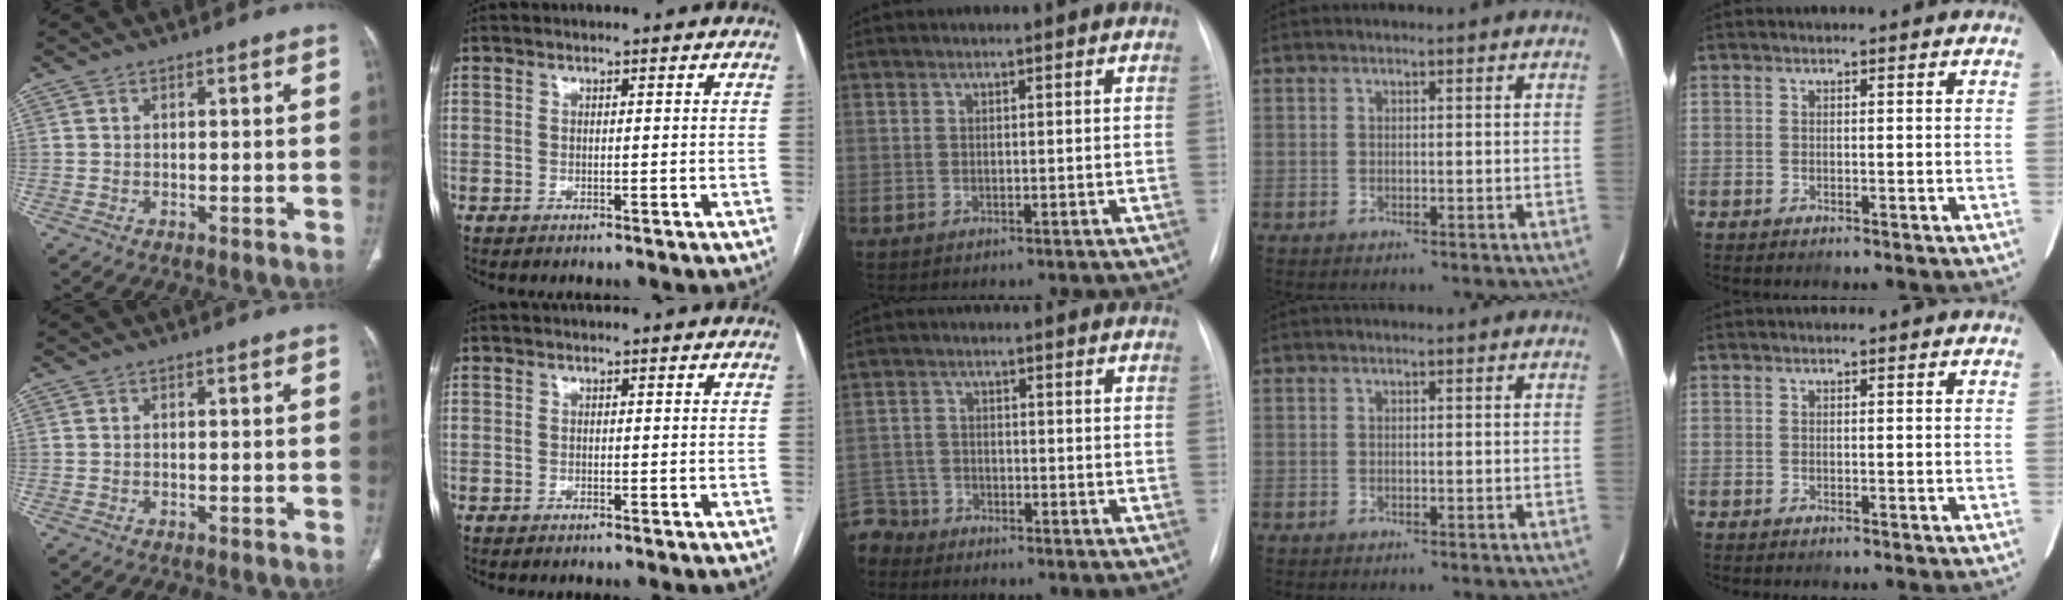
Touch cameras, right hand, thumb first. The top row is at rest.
{"middle": {"total": 6.3, "force": [-5.7, 2.5, -0.4], "torque": [0.011, -0.003, -0.113]}}